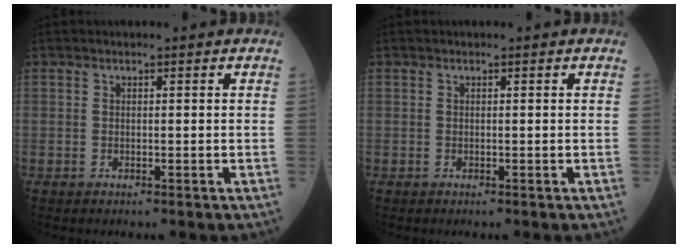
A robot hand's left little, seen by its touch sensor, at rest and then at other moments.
{"total": 0.0}